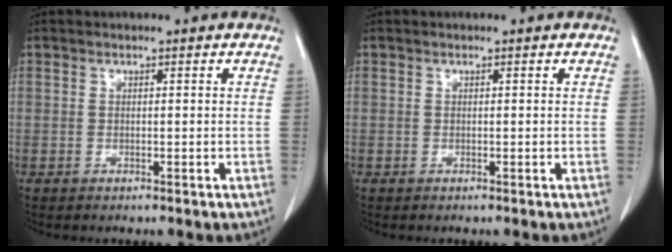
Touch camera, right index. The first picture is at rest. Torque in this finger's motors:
{"motor_torque": [0.00, 0.00, 0.00, 0.00]}